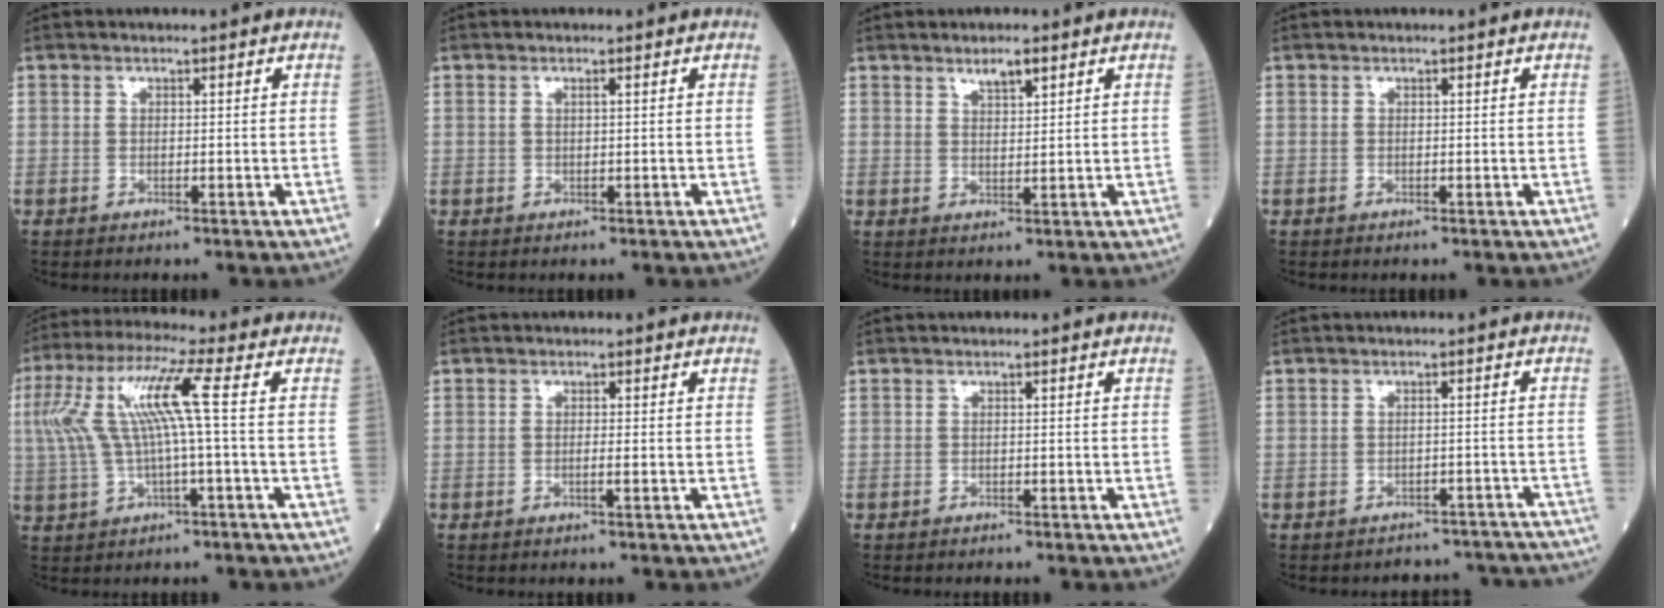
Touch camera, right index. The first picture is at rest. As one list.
[{"total": 0.5, "force": [0.2, 0.0, 0.5], "torque": [-0.012, 0.003, 0.004]}, {"total": 2.7, "force": [1.9, 0.6, 1.8], "torque": [-0.034, -0.001, 0.034]}, {"total": 0.0}, {"total": 10.5, "force": [1.1, 0.1, 10.5], "torque": [-0.224, 0.032, 0.022]}, {"total": 0.8, "force": [-0.3, -0.2, 0.7], "torque": [-0.012, 0.001, -0.008]}, {"total": 1.0, "force": [-0.9, 0.2, 0.3], "torque": [-0.008, -0.001, -0.013]}, {"total": 13.1, "force": [-12.7, 3.1, -0.3], "torque": [0.027, 0.046, -0.137]}]